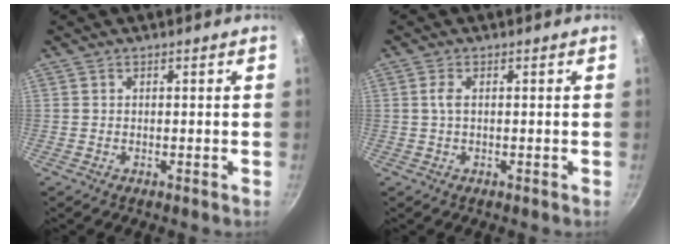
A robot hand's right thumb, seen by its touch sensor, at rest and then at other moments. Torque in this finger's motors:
{"motor_torque": [0.57, 0.66, 0.32, -0.12, 0.05]}